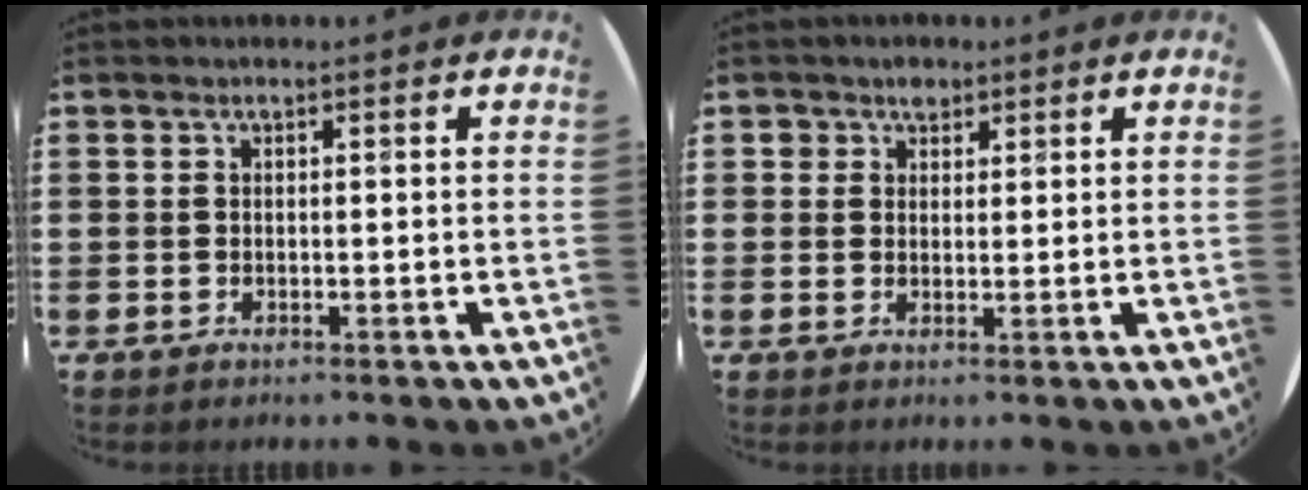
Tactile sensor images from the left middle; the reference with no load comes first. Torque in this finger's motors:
{"motor_torque": [0.11, -0.07, 0.00, 0.03]}